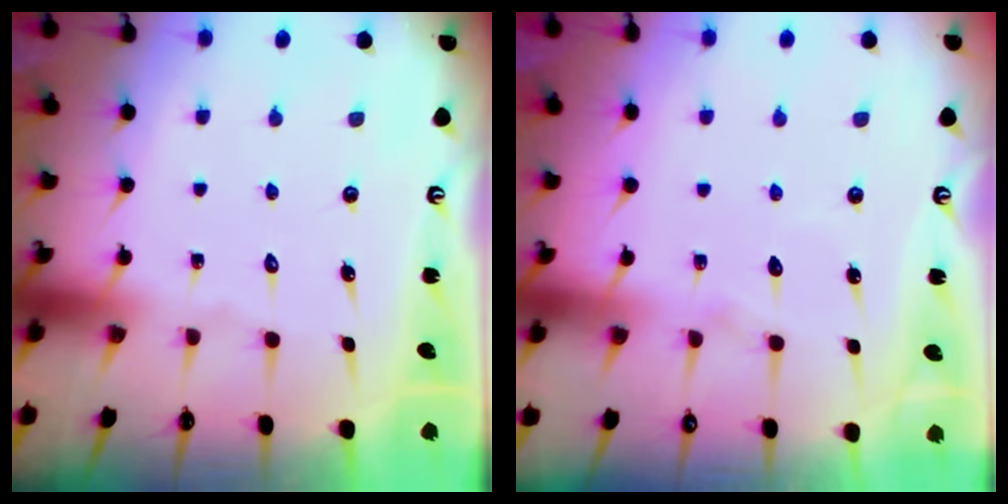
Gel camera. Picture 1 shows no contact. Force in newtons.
{"total": 5.9, "press": 5.9, "slide": 0.6}